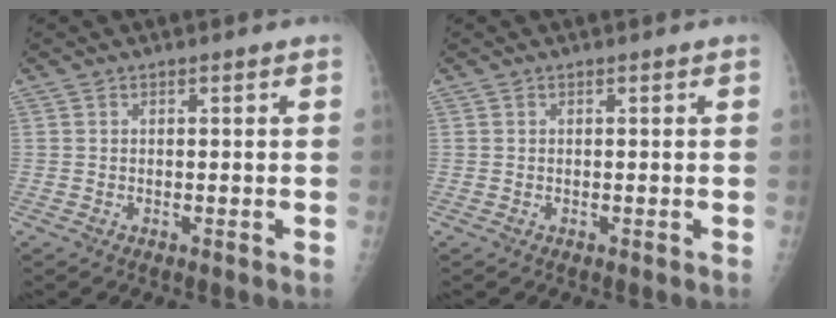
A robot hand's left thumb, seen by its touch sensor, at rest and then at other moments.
{"total": 0.0}